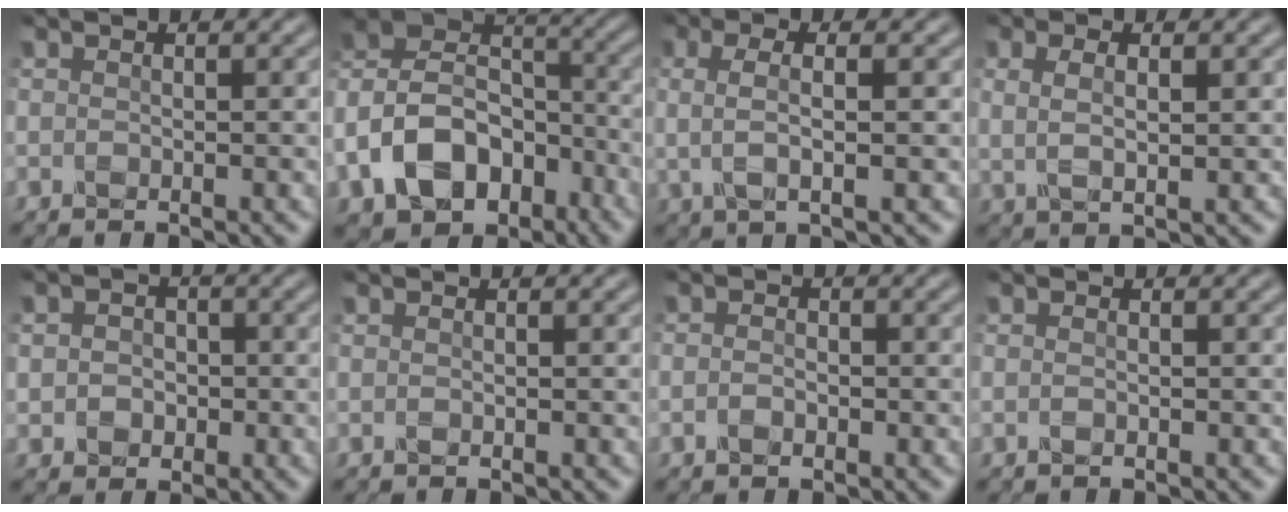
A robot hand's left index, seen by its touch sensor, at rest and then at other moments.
{"total": 10.6, "force": [-4.7, 7.3, 6.1], "torque": [-0.112, 0.006, -0.098]}
{"total": 3.5, "force": [0.4, 1.0, 3.3], "torque": [-0.064, 0.003, 0.006]}
{"total": 2.7, "force": [0.9, 0.9, 2.4], "torque": [-0.044, -0.003, 0.019]}
{"total": 2.5, "force": [-0.2, 2.2, 1.1], "torque": [-0.010, -0.004, -0.010]}
{"total": 0.0}
{"total": 1.2, "force": [-0.4, 0.7, 0.8], "torque": [-0.017, 0.000, -0.011]}
{"total": 0.5, "force": [-0.1, 0.2, 0.5], "torque": [-0.012, -0.005, -0.004]}